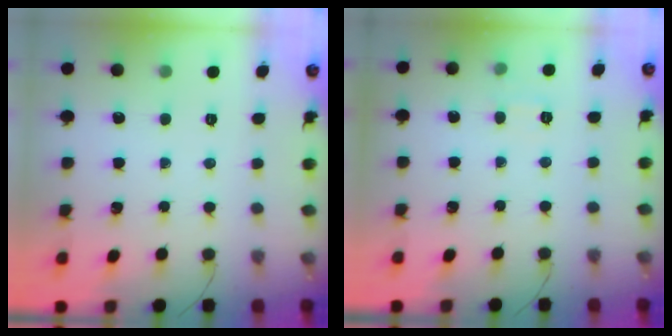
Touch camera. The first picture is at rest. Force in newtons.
{"total": 5.9, "press": 5.7, "slide": 1.6}